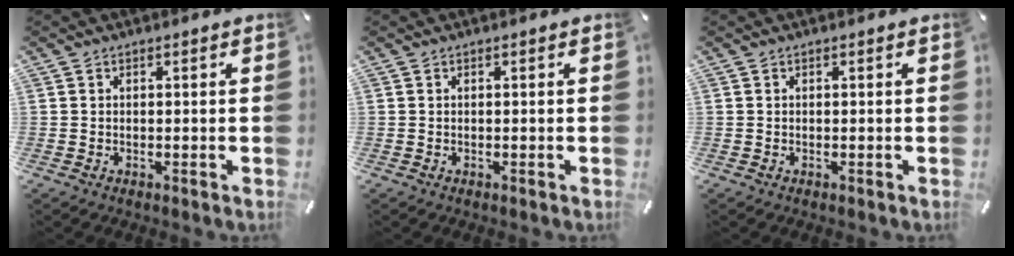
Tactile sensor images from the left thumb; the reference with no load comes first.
{"total": 0.0}
{"total": 0.0}